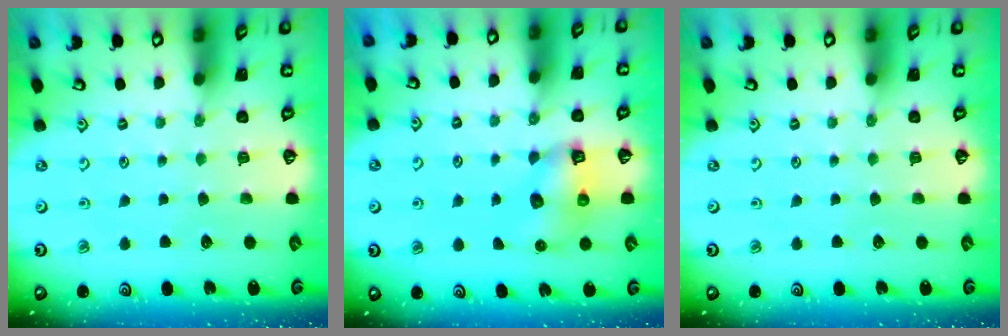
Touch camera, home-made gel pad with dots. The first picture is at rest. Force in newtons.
{"total": 6.3, "press": 6.3, "slide": 0.9}
{"total": 0.0}